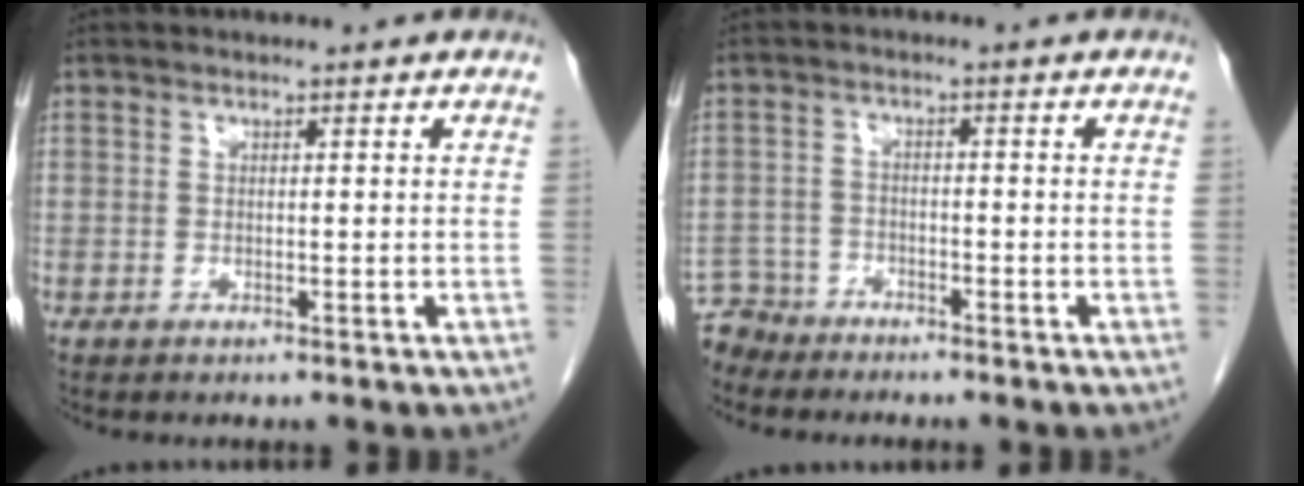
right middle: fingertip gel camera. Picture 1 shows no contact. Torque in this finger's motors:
{"motor_torque": [0.12, -0.31, -0.01, -0.08]}